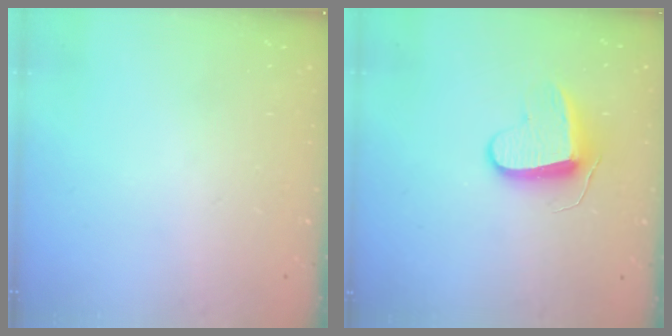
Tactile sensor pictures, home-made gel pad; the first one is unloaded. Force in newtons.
{"total": 8.9, "press": 8.9, "slide": 0.1}